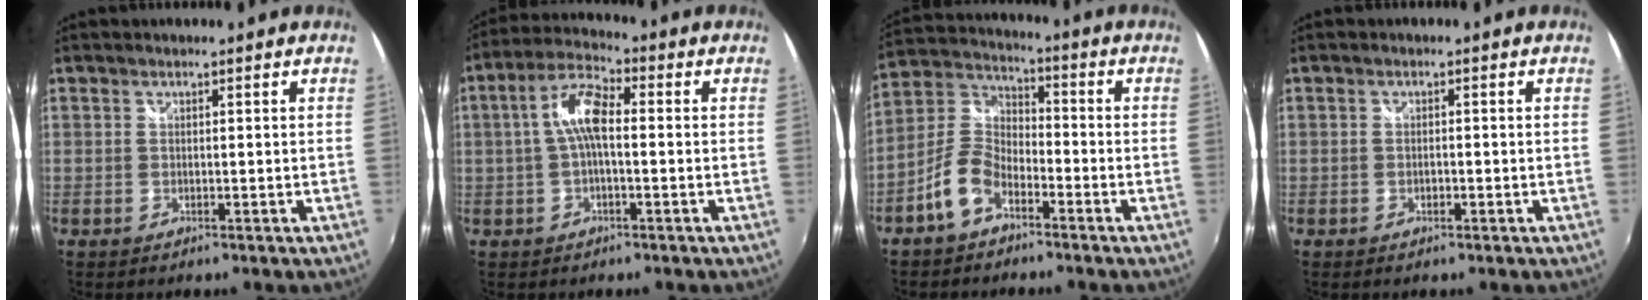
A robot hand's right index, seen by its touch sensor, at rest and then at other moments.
{"total": 7.5, "force": [0.0, 2.6, 7.0], "torque": [-0.146, 0.022, -0.003]}
{"total": 8.5, "force": [-5.1, 4.5, 5.1], "torque": [-0.121, 0.018, -0.102]}
{"total": 1.0, "force": [-0.6, 0.5, 0.7], "torque": [-0.013, 0.001, -0.011]}